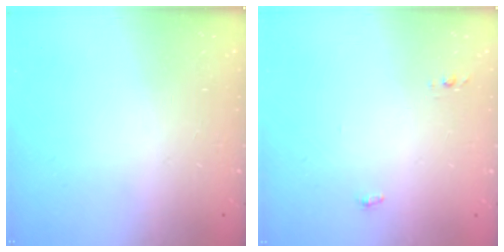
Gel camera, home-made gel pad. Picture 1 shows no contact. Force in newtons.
{"total": 3.4, "press": 3.2, "slide": 1.1}